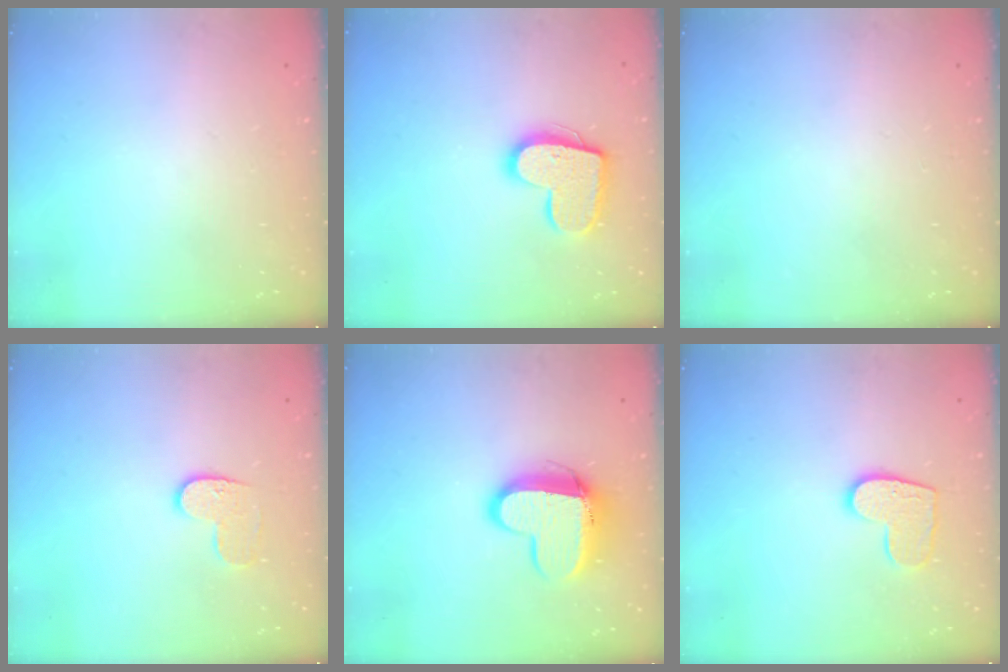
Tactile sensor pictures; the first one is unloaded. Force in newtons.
{"total": 14.9, "press": 14.9, "slide": 1.0}
{"total": 0.0}
{"total": 6.8, "press": 6.8, "slide": 0.1}
{"total": 12.1, "press": 12.0, "slide": 0.9}
{"total": 9.8, "press": 9.8, "slide": 0.3}